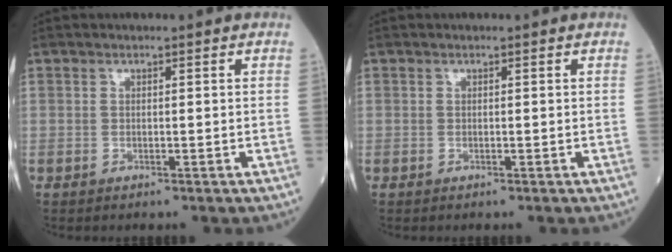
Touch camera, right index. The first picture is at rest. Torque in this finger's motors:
{"motor_torque": [0.00, 0.00, 0.00, 0.00]}